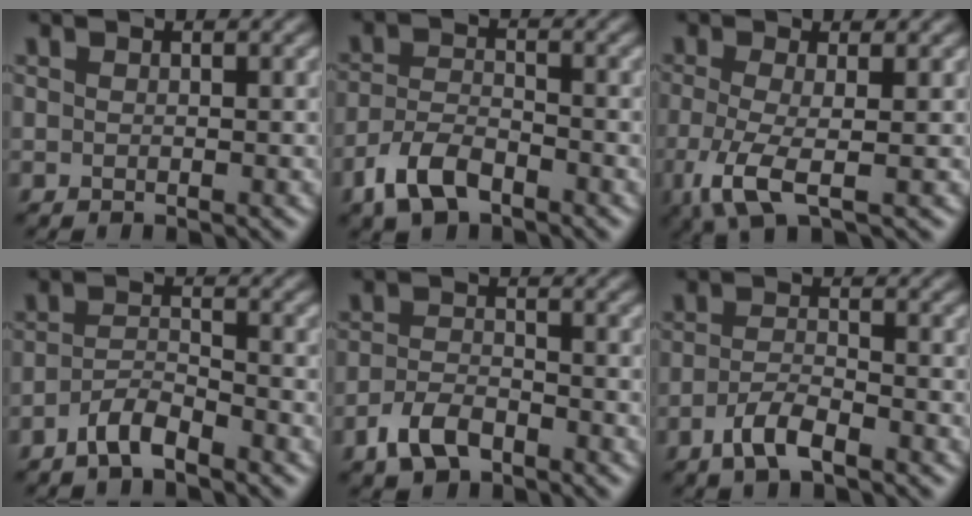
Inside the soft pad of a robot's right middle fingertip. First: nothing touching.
{"total": 4.3, "force": [-2.9, 2.0, 2.5], "torque": [-0.049, 0.000, -0.064]}
{"total": 4.4, "force": [-1.5, 1.2, 4.0], "torque": [-0.096, -0.016, -0.031]}
{"total": 2.8, "force": [-2.1, 0.8, 1.7], "torque": [-0.035, 0.007, -0.046]}
{"total": 3.3, "force": [-2.3, 1.7, 1.8], "torque": [-0.037, 0.002, -0.050]}
{"total": 3.1, "force": [-1.9, 1.0, 2.2], "torque": [-0.050, 0.001, -0.040]}